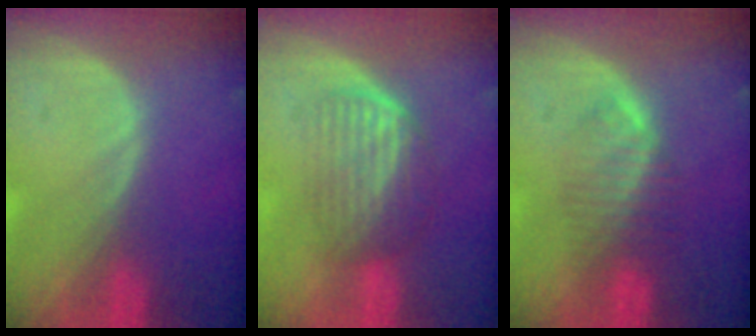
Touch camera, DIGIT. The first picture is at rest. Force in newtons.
{"total": 6.3, "press": 5.6, "slide": 2.7}
{"total": 4.4, "press": 4.3, "slide": 0.9}